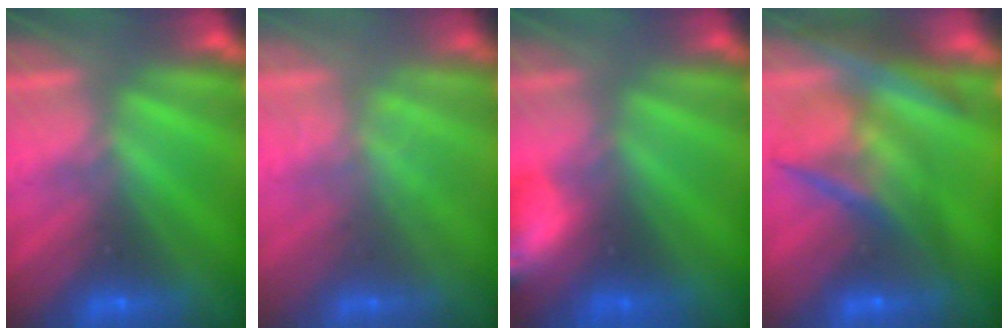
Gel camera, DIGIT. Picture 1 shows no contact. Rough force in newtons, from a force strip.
{"total": 1.5}
{"total": 5.9}
{"total": 10.8}